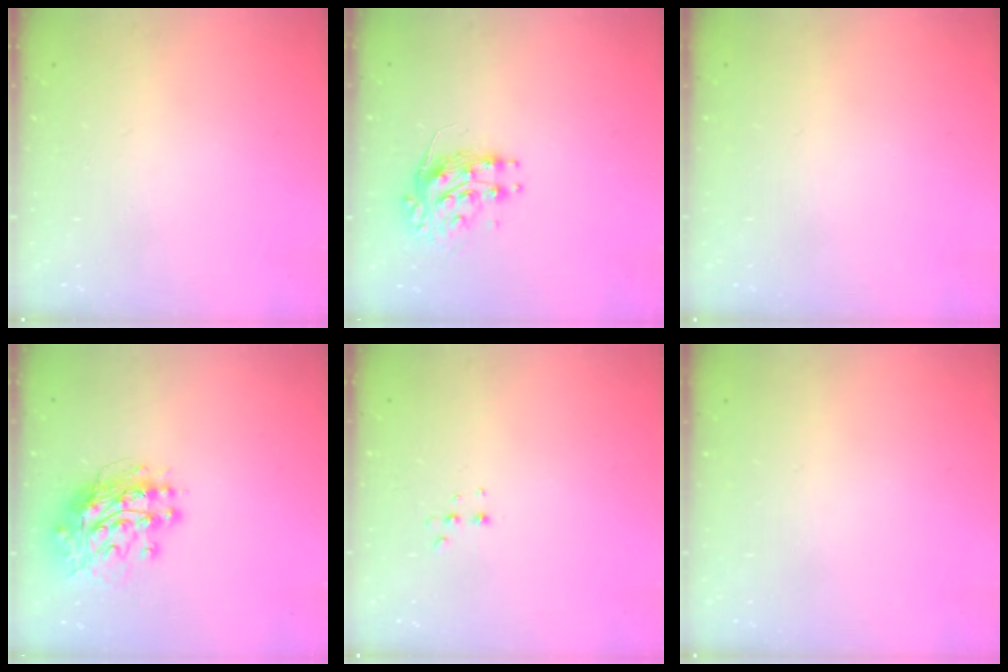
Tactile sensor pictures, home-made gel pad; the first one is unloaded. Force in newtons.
{"total": 8.2, "press": 8.2, "slide": 0.3}
{"total": 0.0}
{"total": 13.6, "press": 13.6, "slide": 1.4}
{"total": 4.2, "press": 4.1, "slide": 0.9}
{"total": 0.0}